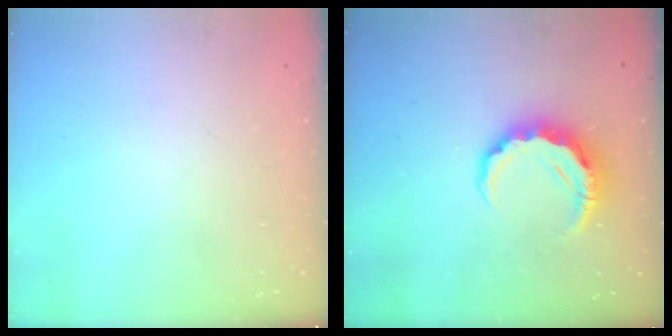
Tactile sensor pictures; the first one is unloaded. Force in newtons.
{"total": 7.9, "press": 7.8, "slide": 1.6}